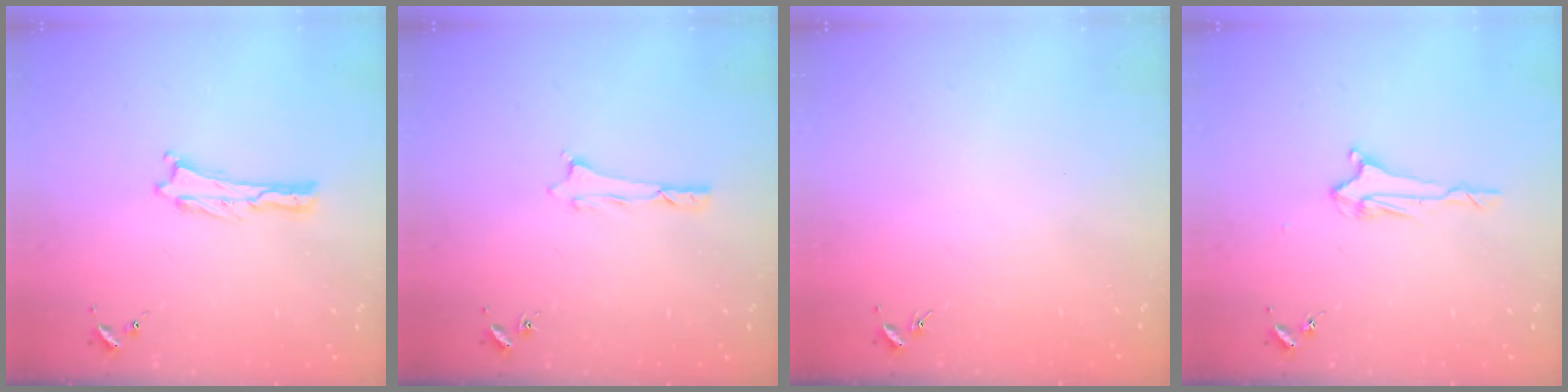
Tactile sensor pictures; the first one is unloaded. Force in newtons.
{"total": 0.6, "press": 0.5, "slide": 0.2}
{"total": 0.0}
{"total": 2.1, "press": 2.0, "slide": 0.4}